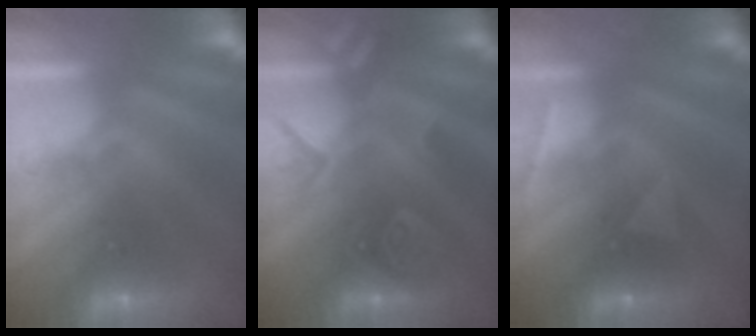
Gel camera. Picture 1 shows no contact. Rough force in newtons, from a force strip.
{"total": 2.4}
{"total": 2.9}